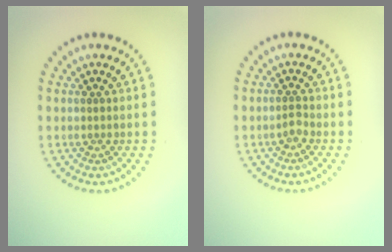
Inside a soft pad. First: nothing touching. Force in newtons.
{"total": 0.9, "press": 0.7, "slide": 0.5}